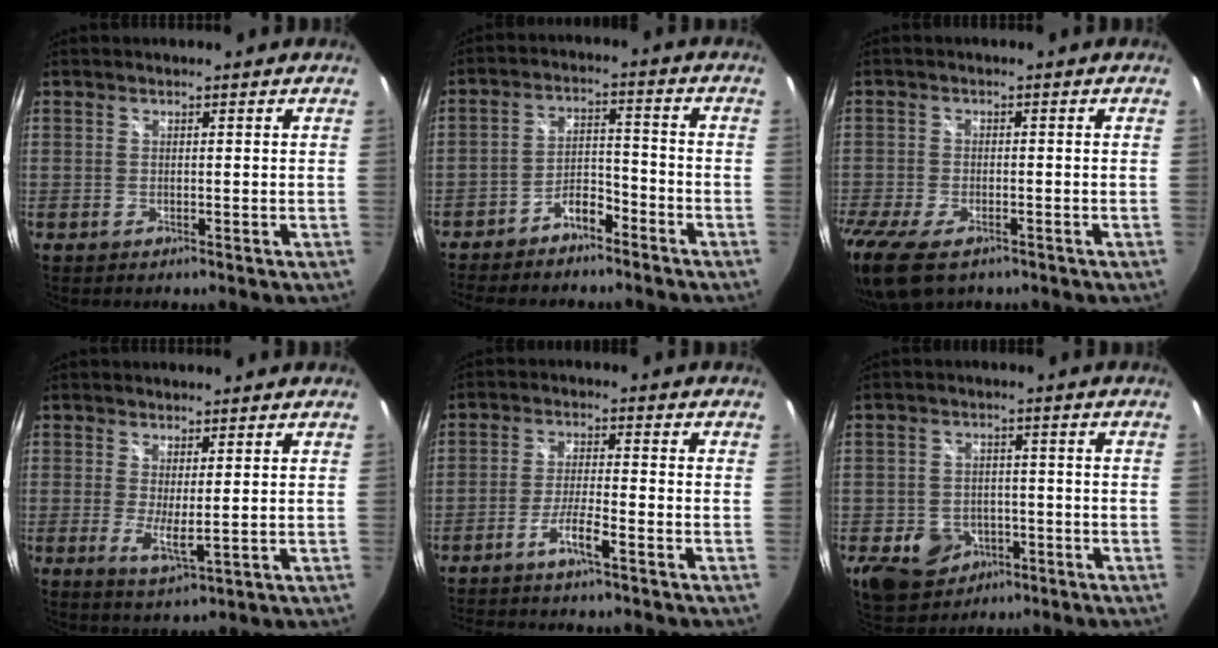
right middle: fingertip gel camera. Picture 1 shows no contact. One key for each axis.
{"total": 8.7, "fx": -7.1, "fy": 3.1, "fz": 3.8, "tx": -0.086, "ty": 0.026, "tz": -0.118}
{"total": 11.4, "fx": -7.7, "fy": 5.1, "fz": 6.7, "tx": -0.171, "ty": -0.045, "tz": -0.140}
{"total": 4.1, "fx": 0.2, "fy": 0.8, "fz": 4.1, "tx": -0.074, "ty": -0.012, "tz": 0.005}
{"total": 5.4, "fx": -4.2, "fy": -0.5, "fz": 3.4, "tx": -0.084, "ty": 0.004, "tz": -0.080}
{"total": 11.0, "fx": -4.9, "fy": 8.5, "fz": 4.9, "tx": -0.131, "ty": -0.001, "tz": -0.061}